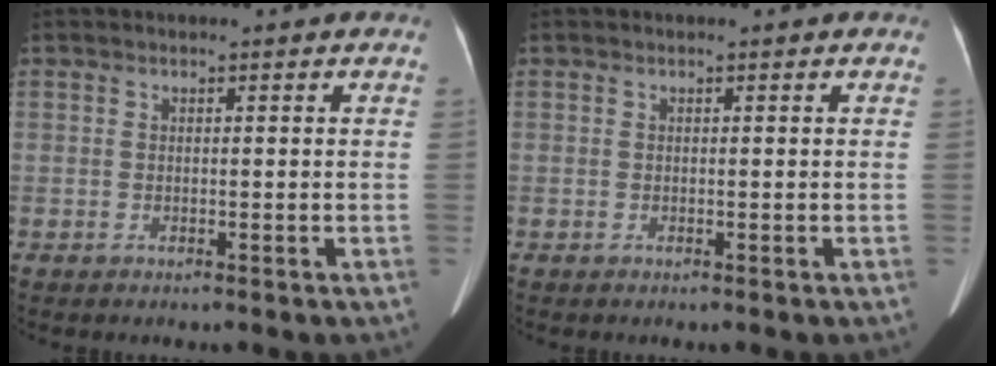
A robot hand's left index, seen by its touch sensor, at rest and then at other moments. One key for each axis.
{"total": 0.0}